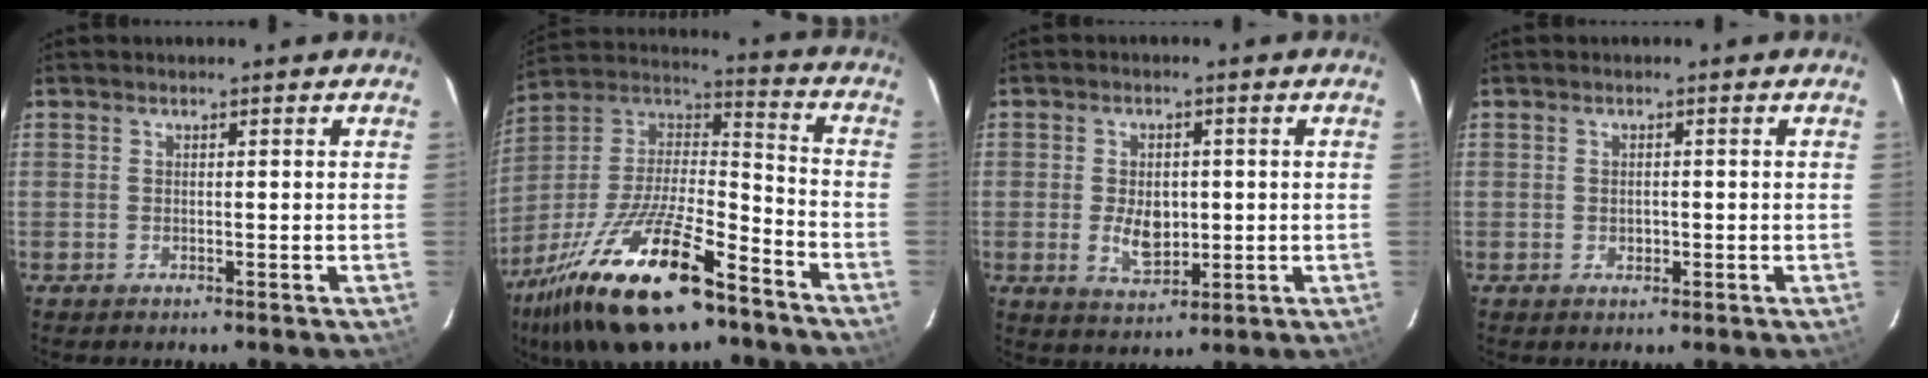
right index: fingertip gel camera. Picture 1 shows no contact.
{"total": 25.9, "force": [-16.3, 8.7, 18.2], "torque": [-0.354, -0.023, -0.281]}
{"total": 6.7, "force": [-0.7, 4.2, 5.2], "torque": [-0.098, -0.005, -0.003]}
{"total": 1.4, "force": [-0.2, 1.2, 0.7], "torque": [-0.010, 0.000, -0.003]}